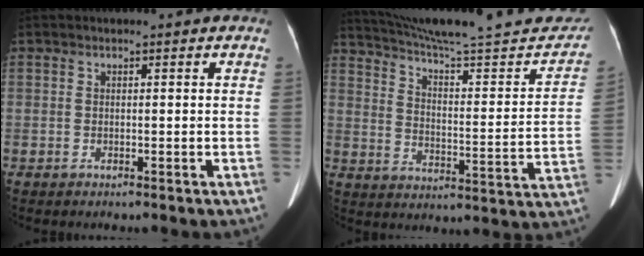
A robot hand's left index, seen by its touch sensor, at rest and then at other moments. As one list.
[{"total": 28.0, "force": [25.3, 3.2, 11.6], "torque": [-0.170, -0.056, 0.332]}]